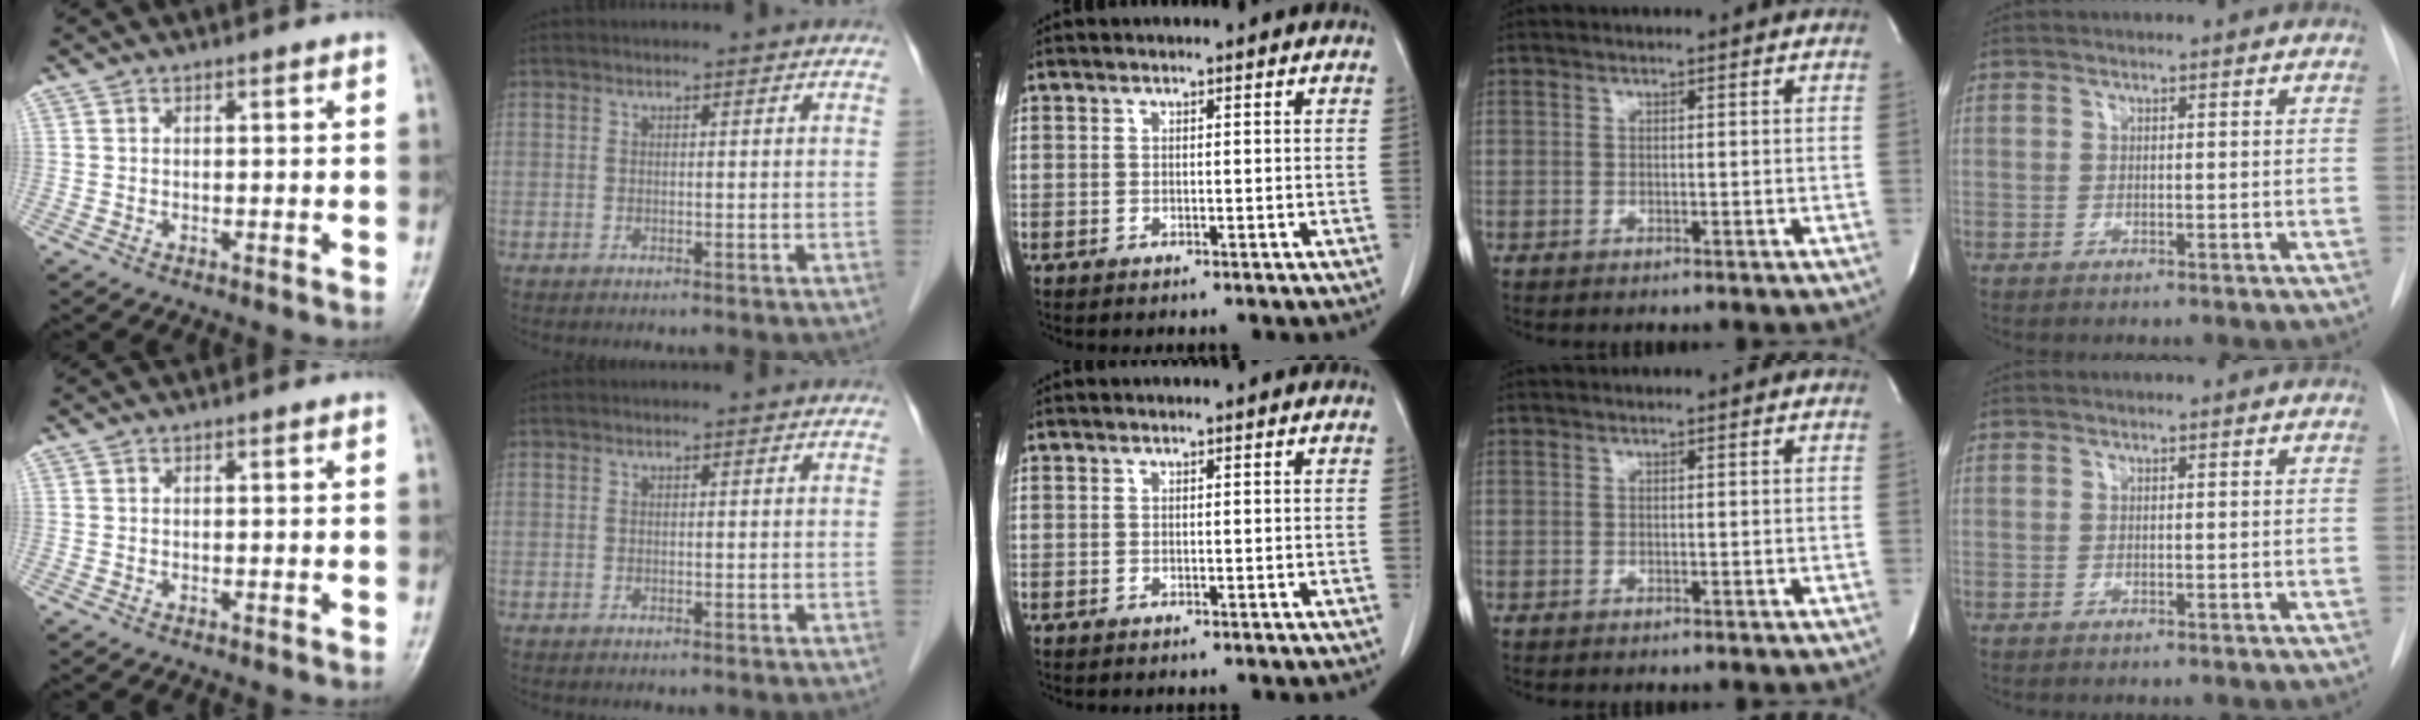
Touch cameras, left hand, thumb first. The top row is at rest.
{}